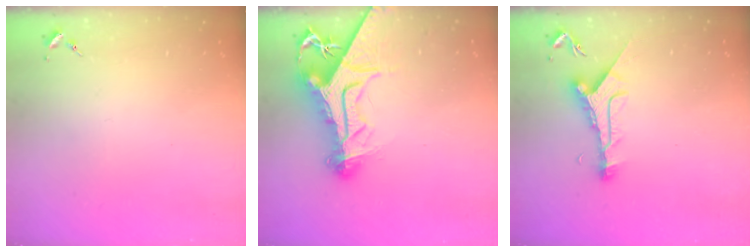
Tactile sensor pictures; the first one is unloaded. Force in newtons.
{"total": 17.4, "press": 17.3, "slide": 1.8}
{"total": 9.8, "press": 9.8, "slide": 0.6}